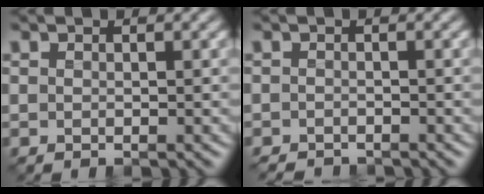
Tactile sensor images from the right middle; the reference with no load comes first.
{"total": 1.2, "force": [-1.2, 0.1, 0.0], "torque": [0.003, -0.002, -0.024]}